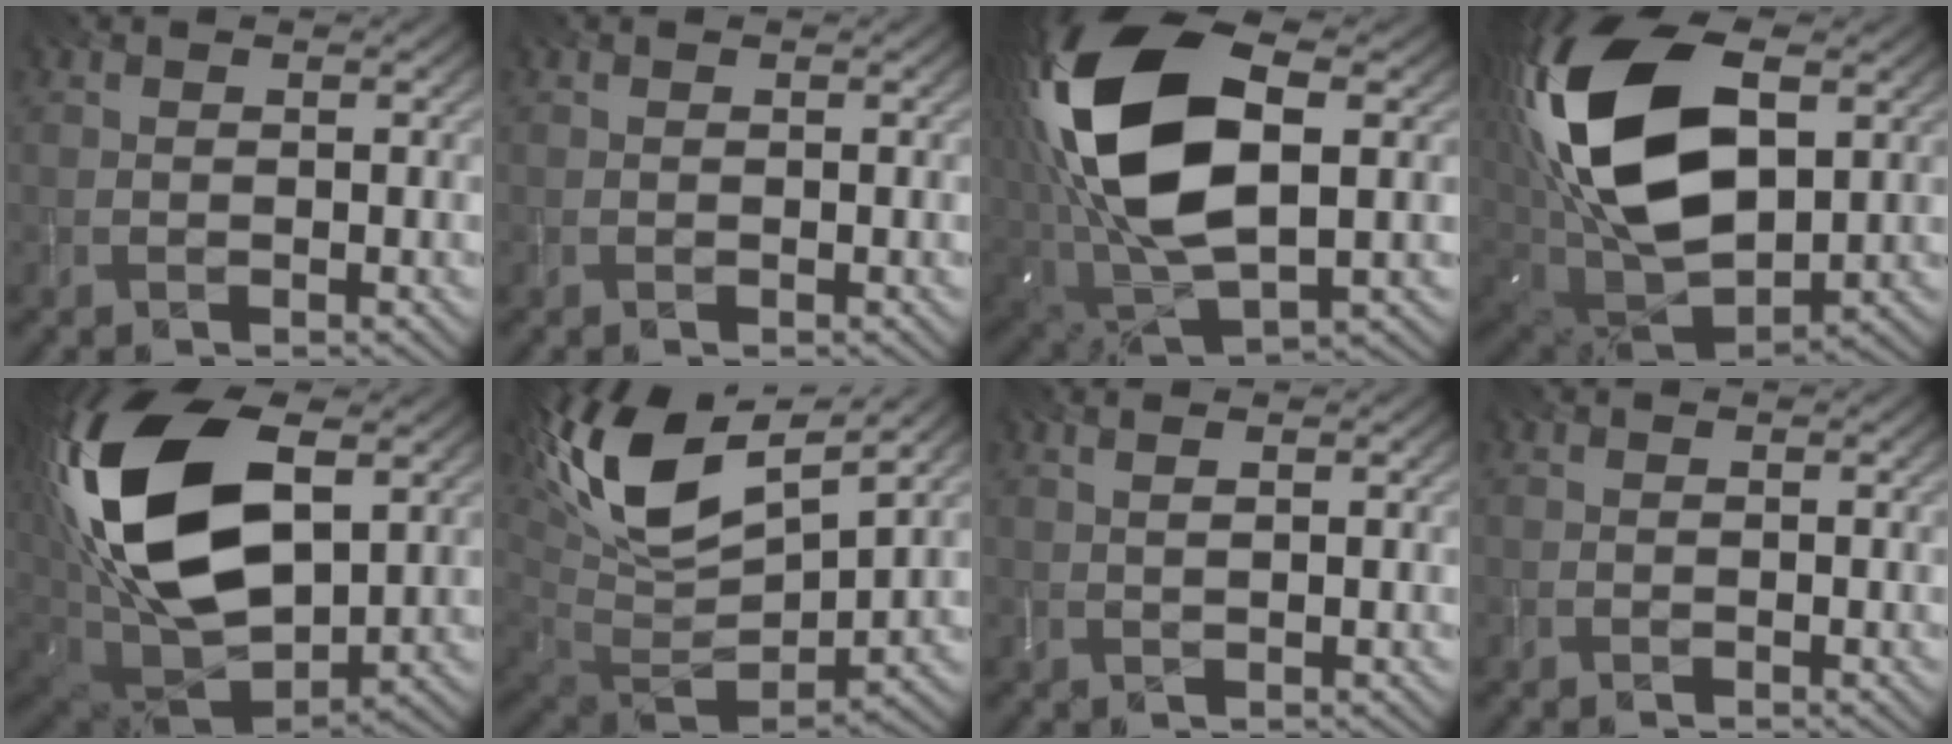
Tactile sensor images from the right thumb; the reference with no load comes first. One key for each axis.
{"total": 0.0}
{"total": 18.9, "fx": 3.2, "fy": 10.5, "fz": 15.4, "tx": -0.342, "ty": 0.005, "tz": 0.060}
{"total": 21.2, "fx": 5.3, "fy": 12.2, "fz": 16.5, "tx": -0.367, "ty": 0.017, "tz": 0.095}
{"total": 22.3, "fx": 5.9, "fy": 13.1, "fz": 17.1, "tx": -0.389, "ty": 0.013, "tz": 0.110}
{"total": 17.3, "fx": 7.5, "fy": 8.5, "fz": 13.1, "tx": -0.314, "ty": 0.028, "tz": 0.137}
{"total": 1.2, "fx": 0.6, "fy": 0.1, "fz": 1.0, "tx": -0.019, "ty": 0.002, "tz": 0.014}
{"total": 0.0}